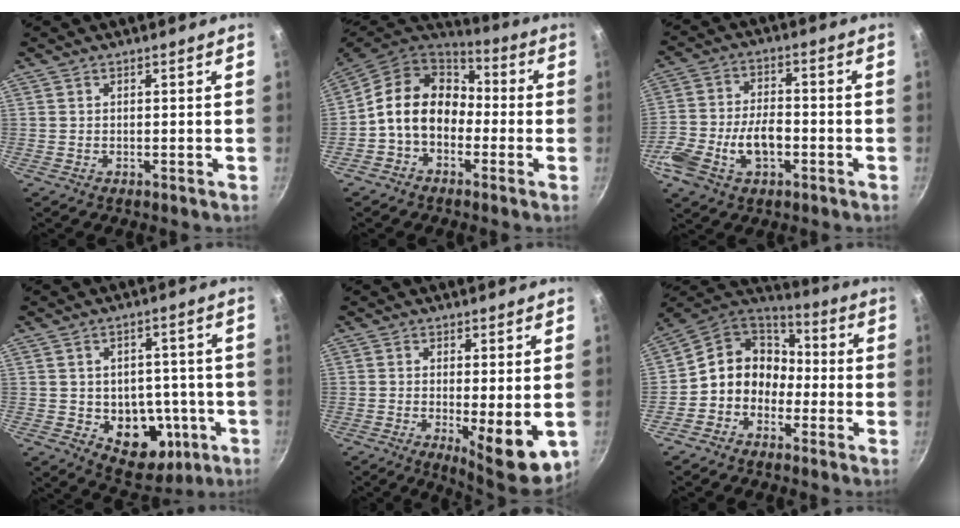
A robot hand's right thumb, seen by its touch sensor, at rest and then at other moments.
{"total": 14.5, "force": [-1.5, 11.2, 9.0], "torque": [-0.124, 0.050, -0.047]}
{"total": 11.9, "force": [-4.0, 7.0, 8.7], "torque": [-0.163, 0.035, -0.078]}
{"total": 12.1, "force": [-3.4, 8.9, 7.5], "torque": [-0.054, 0.011, -0.032]}
{"total": 9.6, "force": [-1.7, 2.6, 9.1], "torque": [-0.116, -0.014, -0.012]}
{"total": 11.7, "force": [-2.3, 10.1, 5.5], "torque": [-0.047, 0.048, -0.066]}